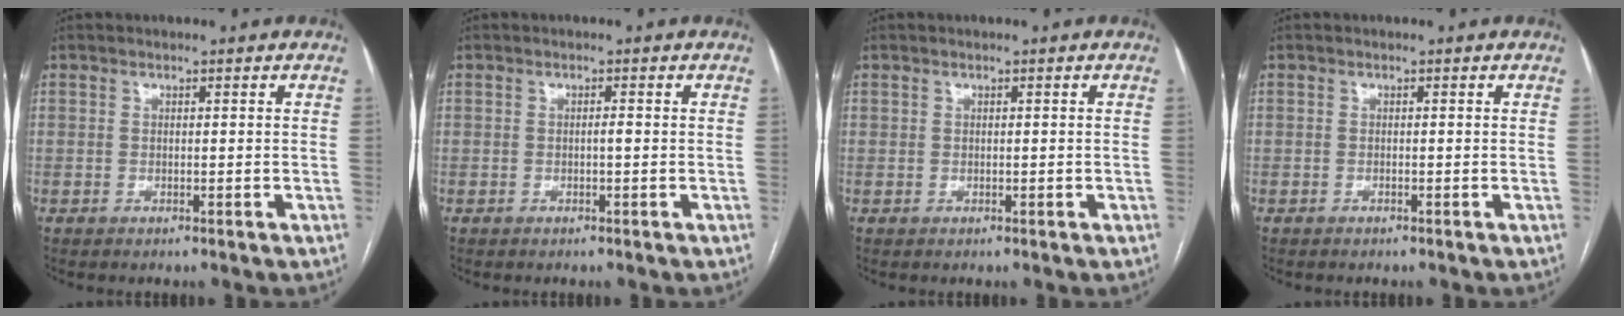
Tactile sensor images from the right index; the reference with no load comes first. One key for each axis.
{"total": 0.7, "fx": -0.2, "fy": 0.0, "fz": 0.6, "tx": -0.010, "ty": 0.001, "tz": -0.004}
{"total": 0.0}
{"total": 0.0}